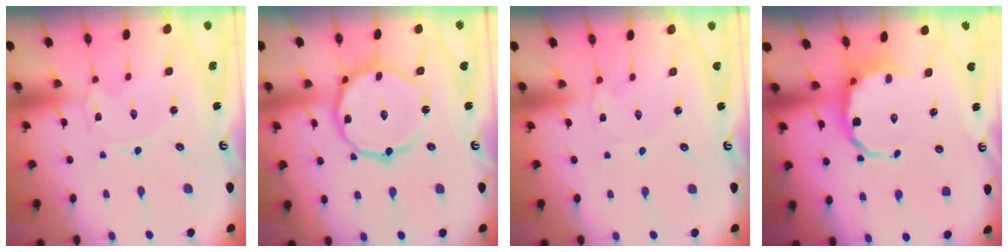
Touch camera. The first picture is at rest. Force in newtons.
{"total": 16.7, "press": 16.7, "slide": 1.2}
{"total": 1.2, "press": 1.1, "slide": 0.3}
{"total": 9.0, "press": 8.6, "slide": 2.5}